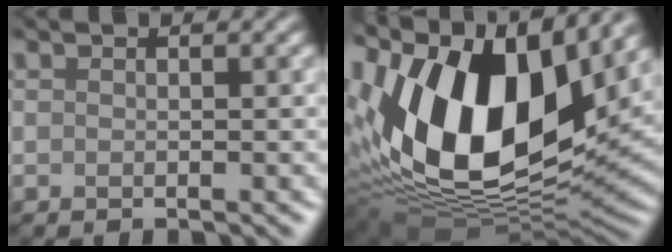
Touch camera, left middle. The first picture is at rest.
{"total": 17.3, "force": [4.2, 10.1, 13.5], "torque": [-0.264, -0.002, 0.065]}